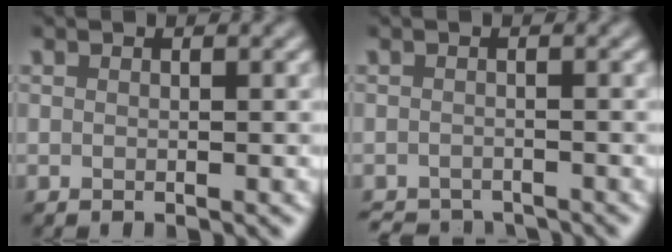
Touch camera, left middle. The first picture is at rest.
{"total": 2.7, "force": [-2.7, 0.6, 0.3], "torque": [-0.003, -0.008, -0.044]}